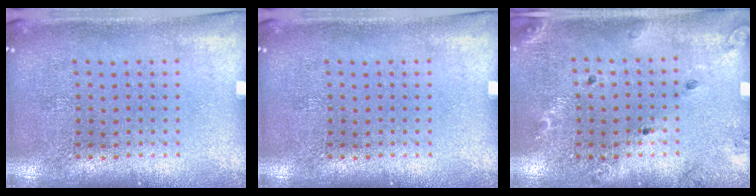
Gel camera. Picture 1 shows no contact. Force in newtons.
{"total": 0.0}
{"total": 1.3, "press": 1.3, "slide": 0.3}